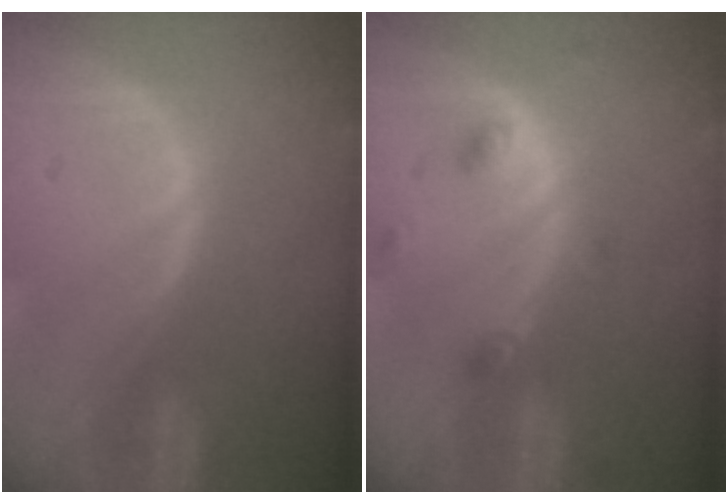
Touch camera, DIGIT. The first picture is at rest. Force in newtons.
{"total": 3.4, "press": 3.4, "slide": 0.5}